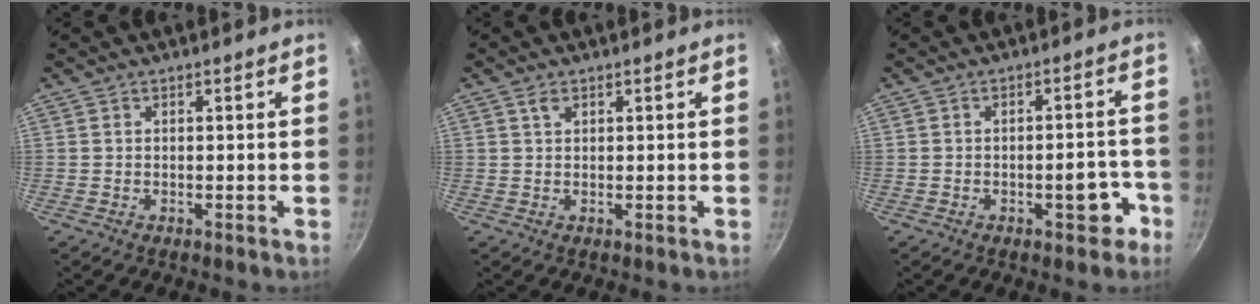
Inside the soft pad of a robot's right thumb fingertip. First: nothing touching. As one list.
[{"total": 1.5, "force": [0.8, 0.8, 0.9], "torque": [-0.015, -0.001, 0.015]}, {"total": 6.0, "force": [-2.9, 2.8, 4.4], "torque": [-0.021, 0.034, -0.033]}]